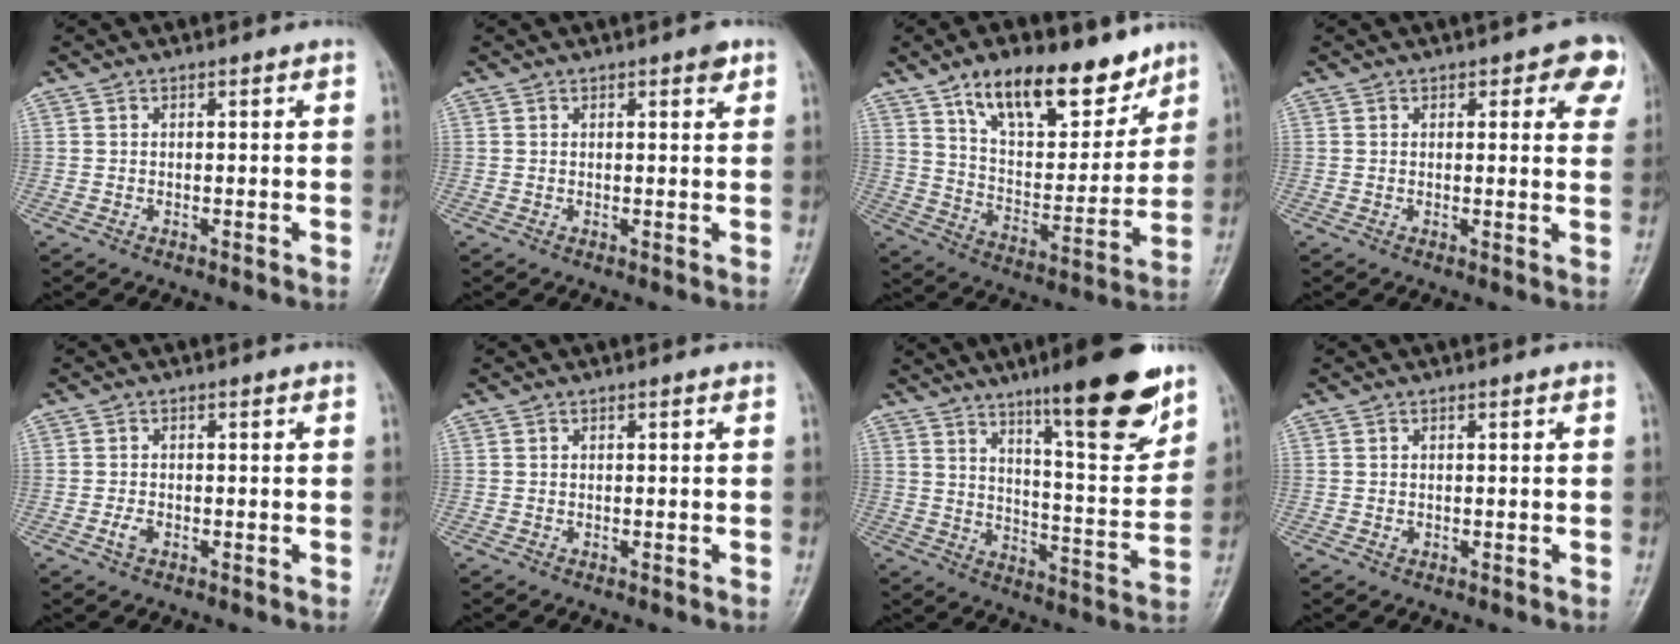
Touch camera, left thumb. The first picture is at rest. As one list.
[{"total": 2.1, "force": [1.2, 0.7, 1.5], "torque": [-0.015, -0.004, 0.014]}, {"total": 19.0, "force": [12.6, 8.5, 11.4], "torque": [-0.126, -0.069, 0.215]}, {"total": 6.7, "force": [3.4, 3.3, 4.8], "torque": [-0.013, -0.009, 0.031]}, {"total": 1.7, "force": [-0.7, 1.0, 1.1], "torque": [-0.024, 0.005, -0.014]}, {"total": 0.0}, {"total": 18.2, "force": [11.9, 3.4, 13.3], "torque": [-0.163, -0.075, 0.185]}, {"total": 0.5, "force": [0.0, 0.5, 0.3], "torque": [0.000, 0.001, -0.001]}]